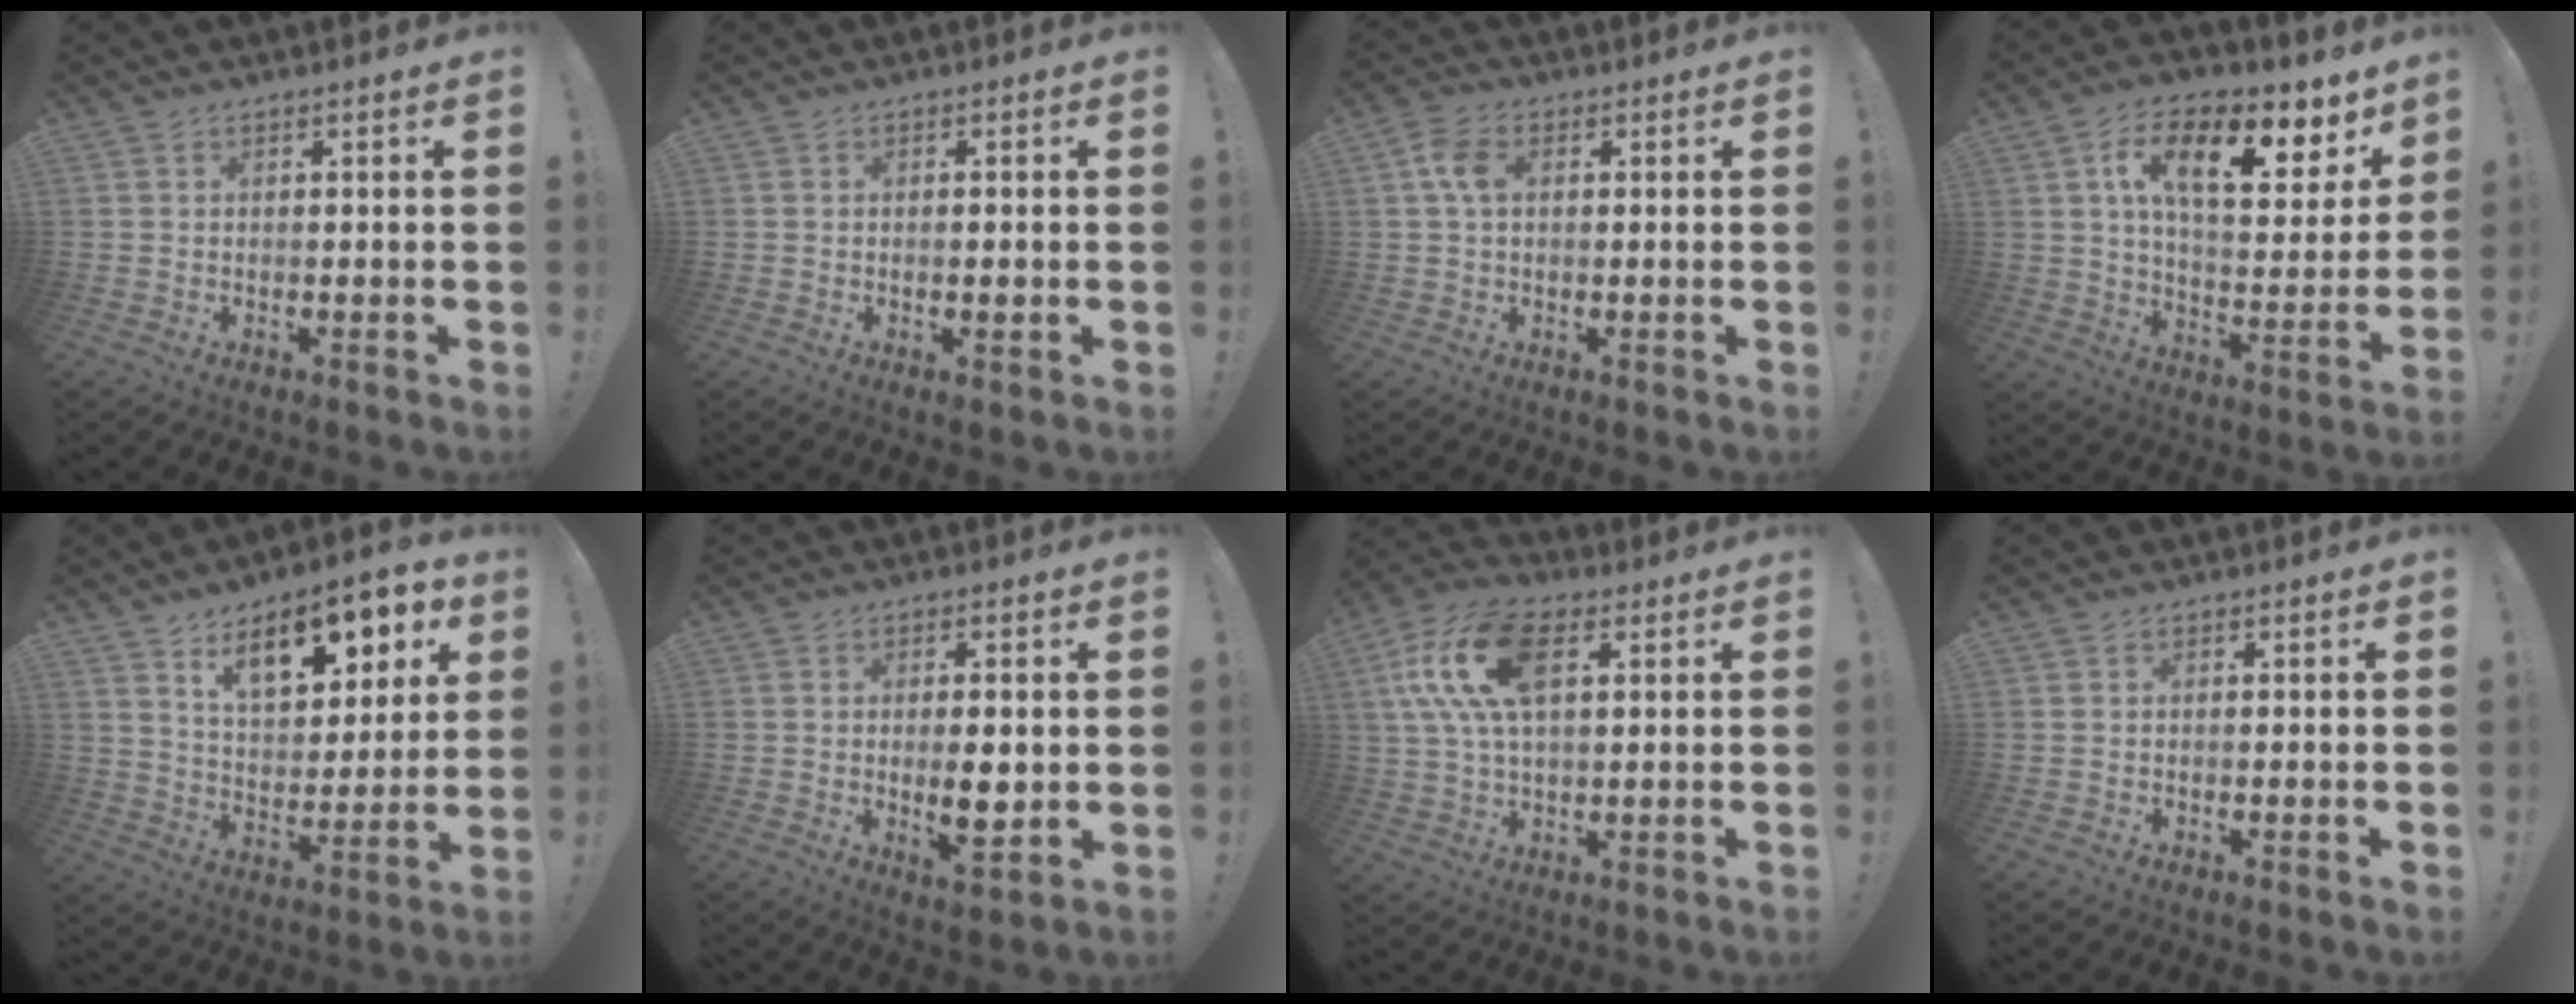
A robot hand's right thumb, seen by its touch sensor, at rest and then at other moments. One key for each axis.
{"total": 1.6, "fx": -0.4, "fy": 0.2, "fz": 1.5, "tx": -0.022, "ty": 0.000, "tz": -0.008}
{"total": 5.8, "fx": 1.2, "fy": 3.6, "fz": 4.4, "tx": -0.081, "ty": 0.007, "tz": 0.021}
{"total": 18.1, "fx": 8.5, "fy": 7.9, "fz": 13.9, "tx": -0.210, "ty": -0.038, "tz": 0.134}
{"total": 15.8, "fx": 9.0, "fy": 7.2, "fz": 10.8, "tx": -0.148, "ty": -0.048, "tz": 0.149}
{"total": 7.2, "fx": -0.4, "fy": 2.3, "fz": 6.8, "tx": -0.109, "ty": -0.010, "tz": -0.008}
{"total": 17.4, "fx": 5.1, "fy": 10.4, "fz": 13.0, "tx": -0.243, "ty": 0.005, "tz": 0.089}
{"total": 0.0}